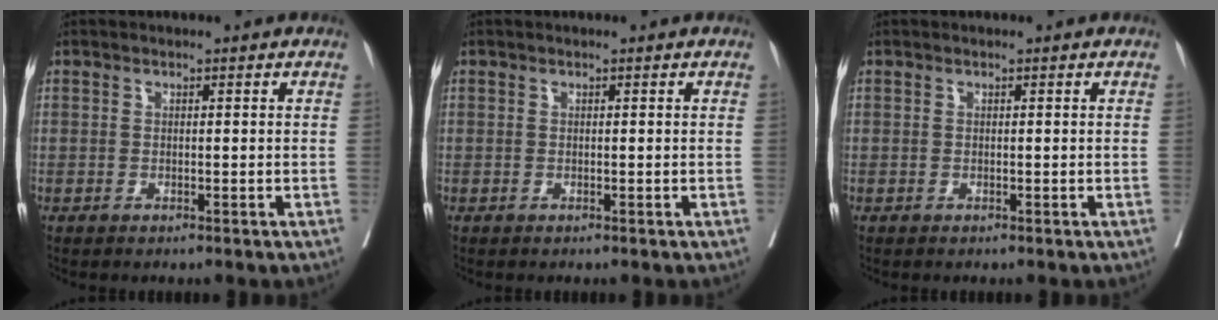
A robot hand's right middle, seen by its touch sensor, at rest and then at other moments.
{"total": 0.0}
{"total": 0.0}